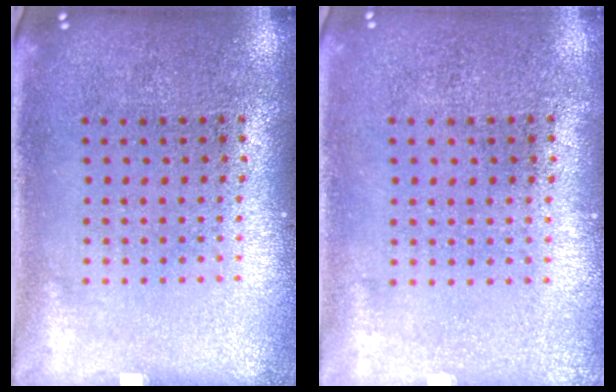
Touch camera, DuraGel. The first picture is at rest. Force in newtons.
{"total": 0.0}